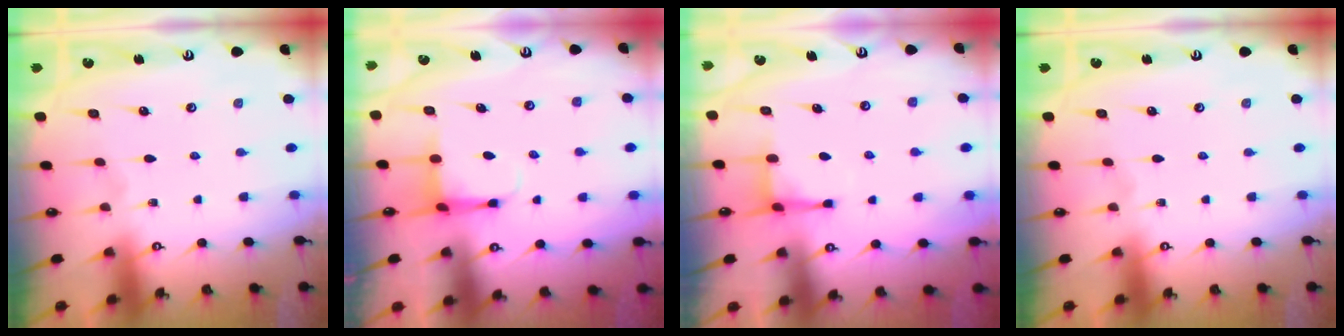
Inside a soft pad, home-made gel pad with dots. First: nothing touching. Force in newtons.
{"total": 4.2, "press": 4.2, "slide": 0.8}
{"total": 3.1, "press": 3.1, "slide": 0.6}
{"total": 0.0}